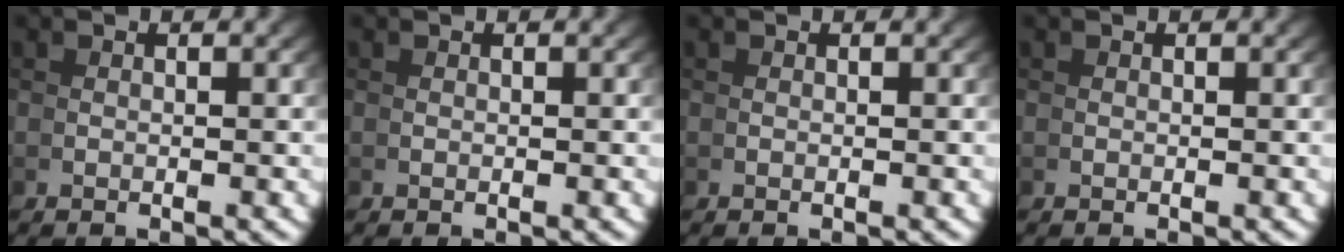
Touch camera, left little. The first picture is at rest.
{"total": 0.0}
{"total": 0.0}
{"total": 0.0}